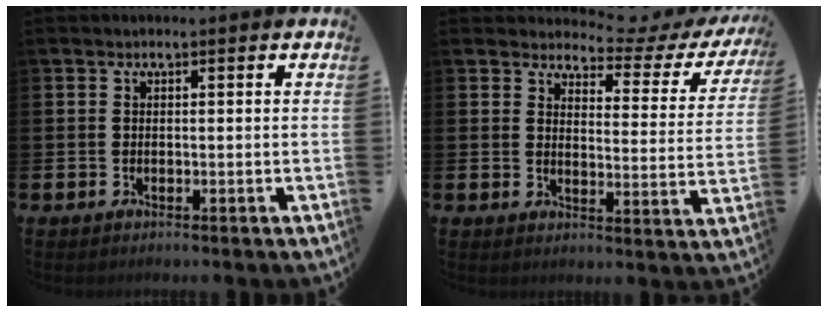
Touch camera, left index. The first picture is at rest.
{"total": 4.2, "force": [3.8, 1.5, 1.0], "torque": [-0.030, -0.033, 0.060]}